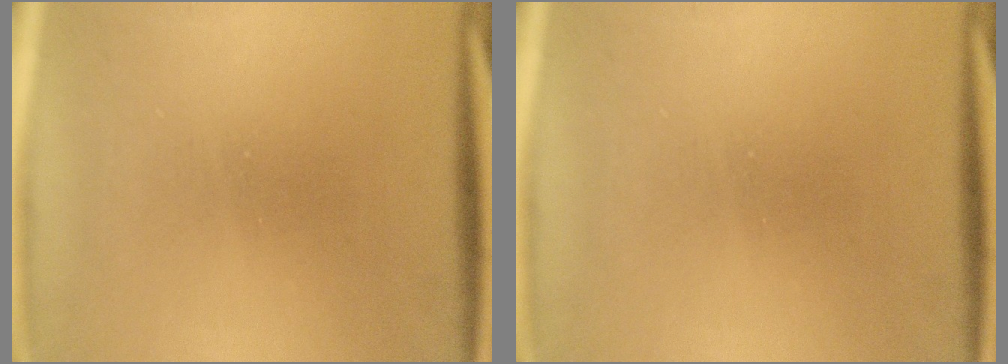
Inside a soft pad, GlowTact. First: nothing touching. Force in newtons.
{"total": 0.0}